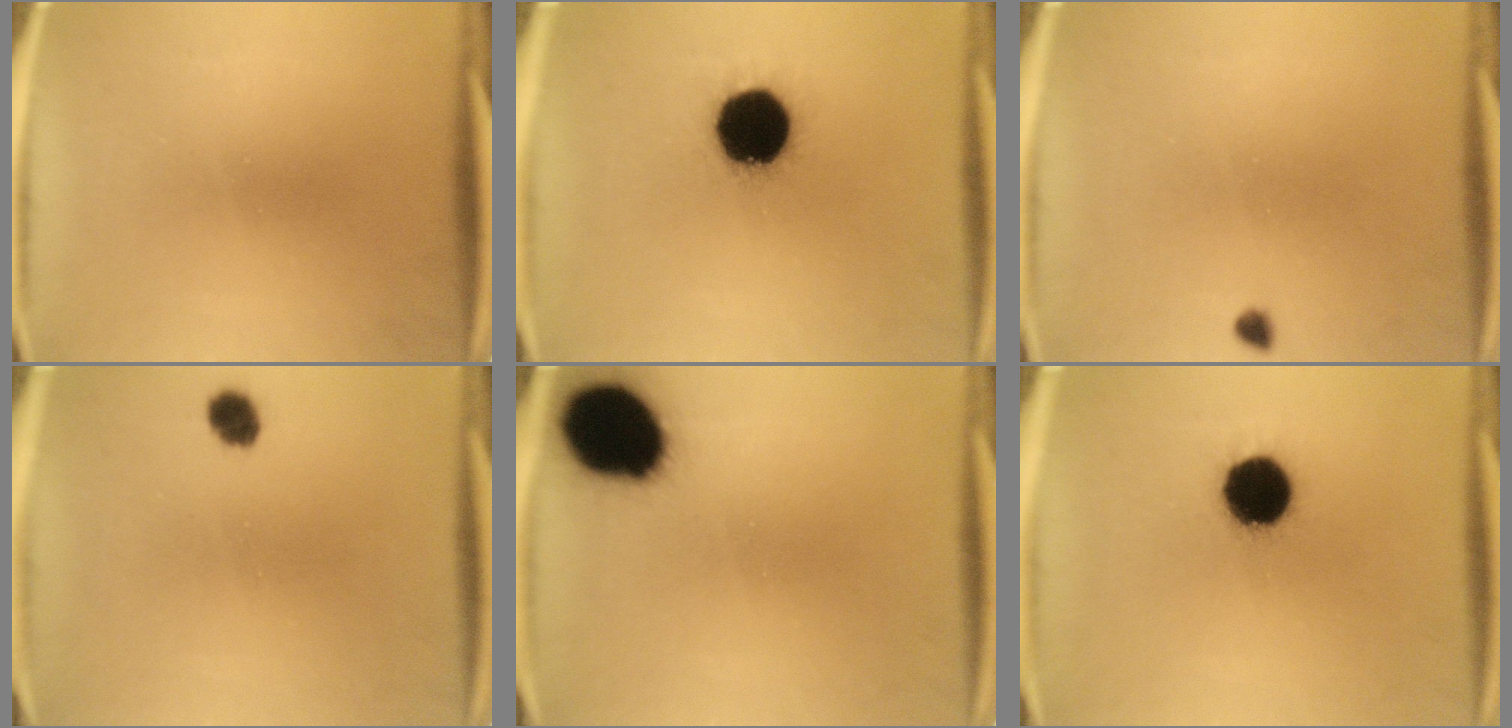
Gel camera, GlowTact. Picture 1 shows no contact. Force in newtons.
{"total": 20.0}
{"total": 1.2}
{"total": 3.4}
{"total": 19.5}
{"total": 14.3}